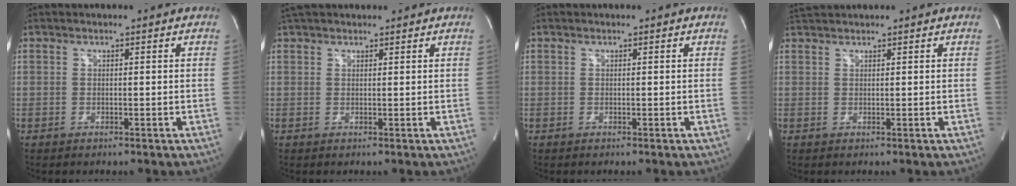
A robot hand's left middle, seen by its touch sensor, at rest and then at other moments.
{"total": 4.5, "force": [4.0, 1.3, 1.6], "torque": [-0.027, 0.038, 0.069]}
{"total": 0.0}
{"total": 2.3, "force": [2.3, -0.2, 0.4], "torque": [-0.014, 0.021, 0.047]}